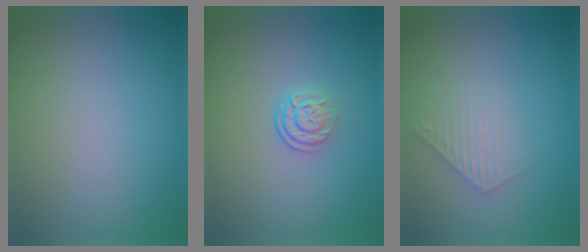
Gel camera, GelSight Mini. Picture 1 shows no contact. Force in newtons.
{"total": 2.5, "press": 1.8, "slide": 1.8}
{"total": 2.2, "press": 2.1, "slide": 0.4}